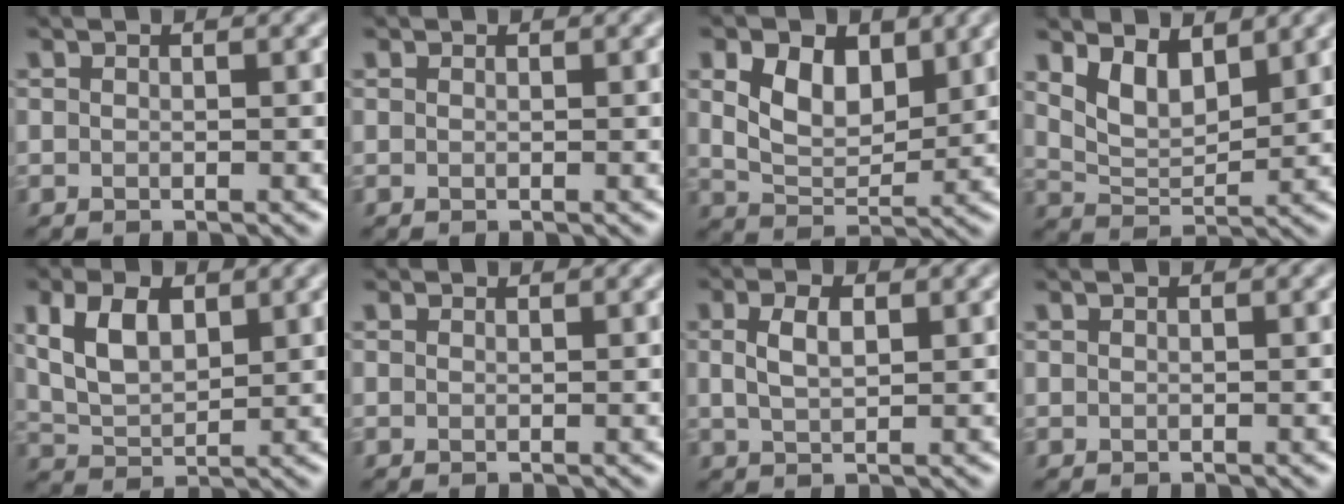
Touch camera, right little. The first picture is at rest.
{"total": 0.0}
{"total": 5.2, "force": [2.0, 3.3, 3.5], "torque": [-0.078, -0.006, 0.034]}
{"total": 3.9, "force": [2.4, 1.9, 2.5], "torque": [-0.057, -0.010, 0.045]}
{"total": 5.2, "force": [2.0, 2.9, 3.8], "torque": [-0.087, 0.002, 0.037]}
{"total": 0.6, "force": [0.5, 0.2, 0.1], "torque": [-0.004, -0.001, 0.005]}
{"total": 2.5, "force": [0.8, 1.2, 2.1], "torque": [-0.048, 0.002, 0.016]}
{"total": 0.0}